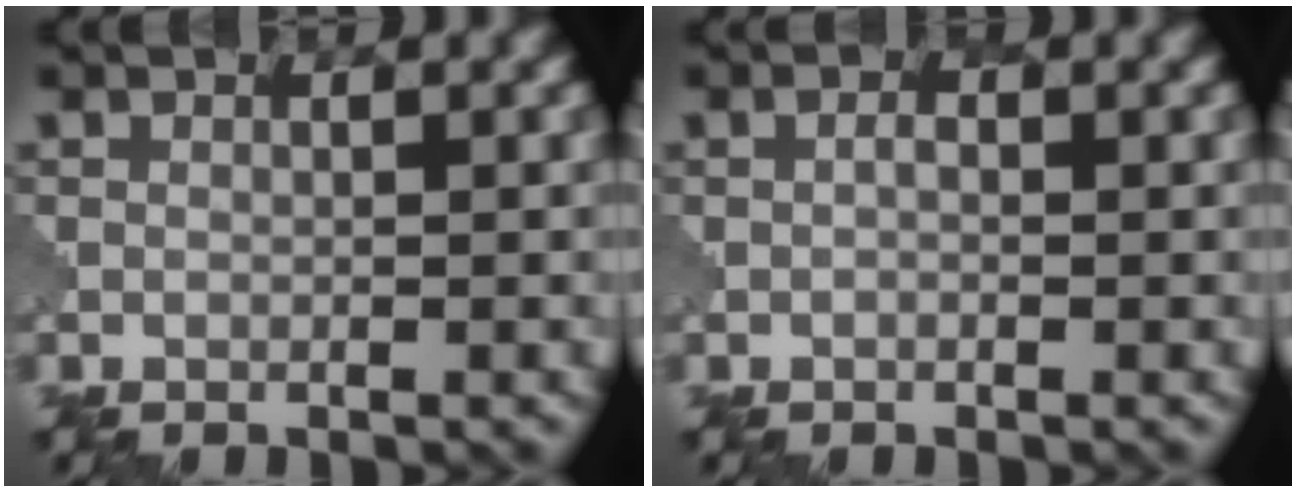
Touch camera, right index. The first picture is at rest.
{"total": 0.9, "force": [-0.1, 0.5, 0.7], "torque": [-0.016, 0.001, -0.002]}